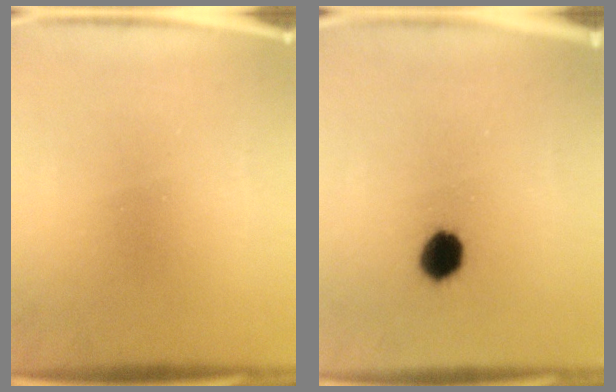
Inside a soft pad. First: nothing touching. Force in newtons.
{"total": 3.8}